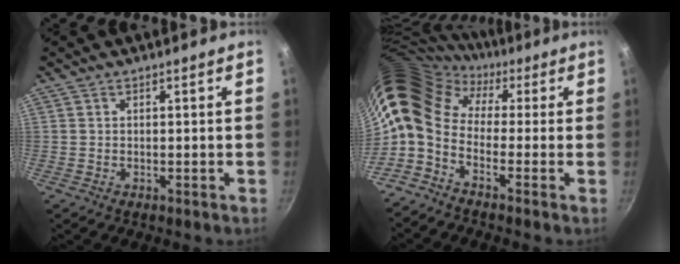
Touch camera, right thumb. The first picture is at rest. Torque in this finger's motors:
{"motor_torque": [0.28, 0.70, 1.49, -1.01, 0.67]}